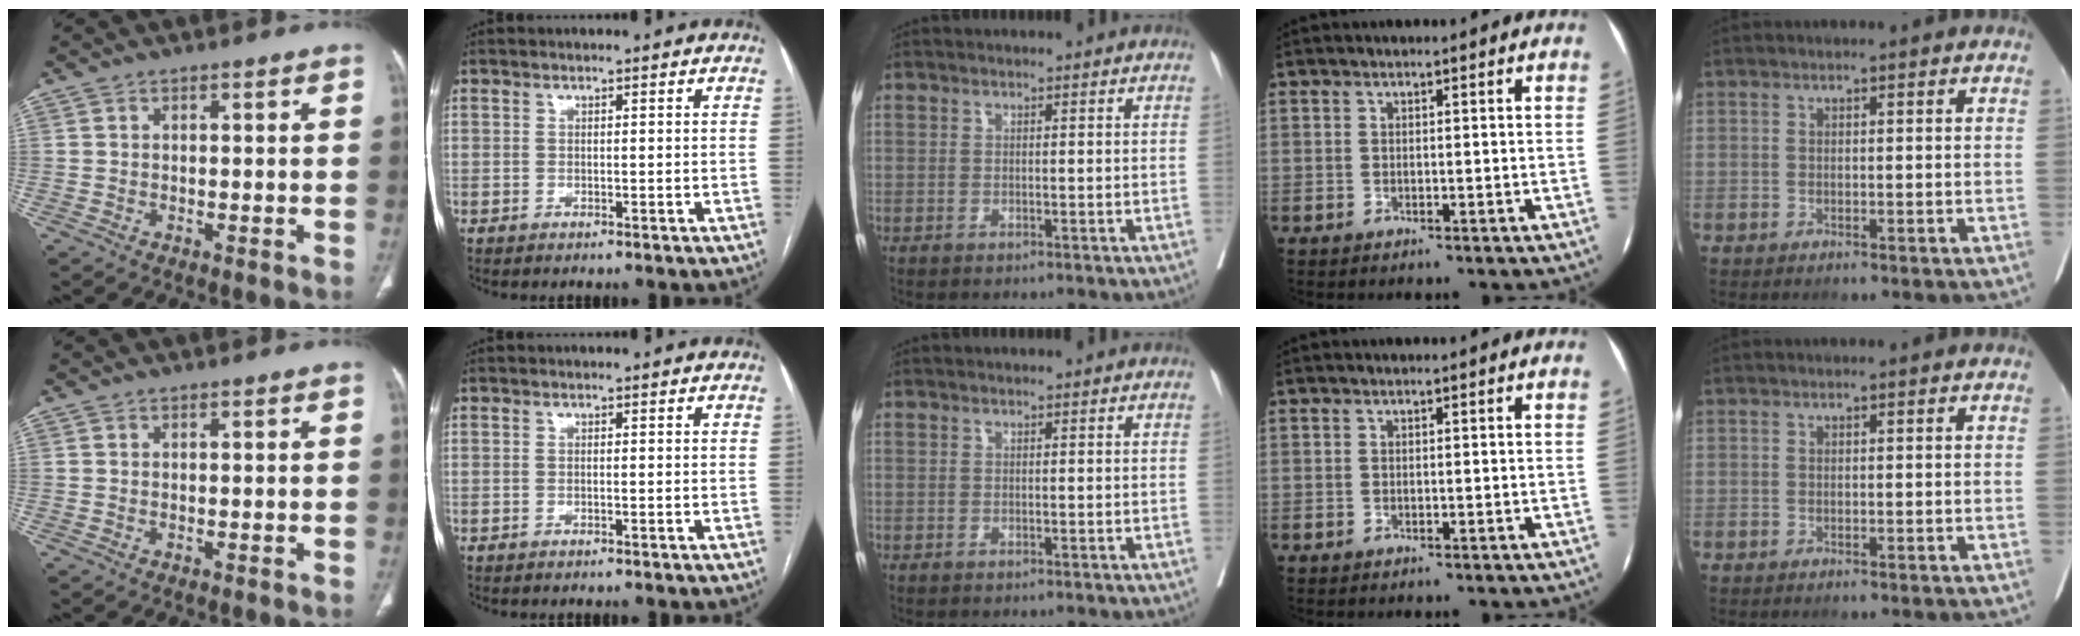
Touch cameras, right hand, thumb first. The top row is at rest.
{}